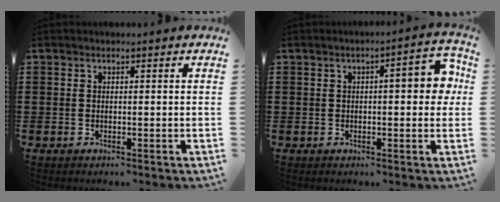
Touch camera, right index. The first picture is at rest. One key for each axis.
{"total": 5.9, "fx": 0.7, "fy": 1.6, "fz": 5.6, "tx": -0.080, "ty": 0.001, "tz": 0.002}